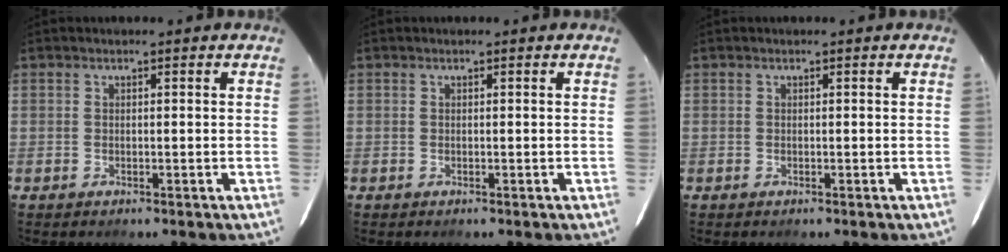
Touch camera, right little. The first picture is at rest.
{"total": 0.0}
{"total": 0.0}